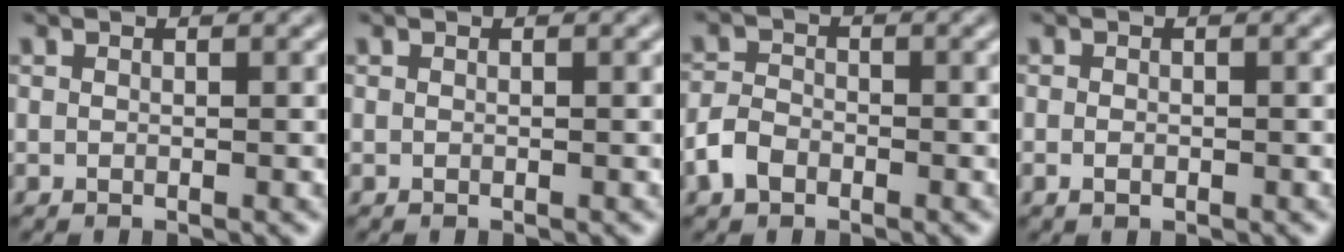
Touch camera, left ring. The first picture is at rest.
{"total": 0.0}
{"total": 2.4, "force": [-1.4, 1.6, 1.1], "torque": [-0.021, 0.003, -0.036]}
{"total": 0.9, "force": [-0.3, 0.6, 0.6], "torque": [-0.011, -0.001, -0.005]}